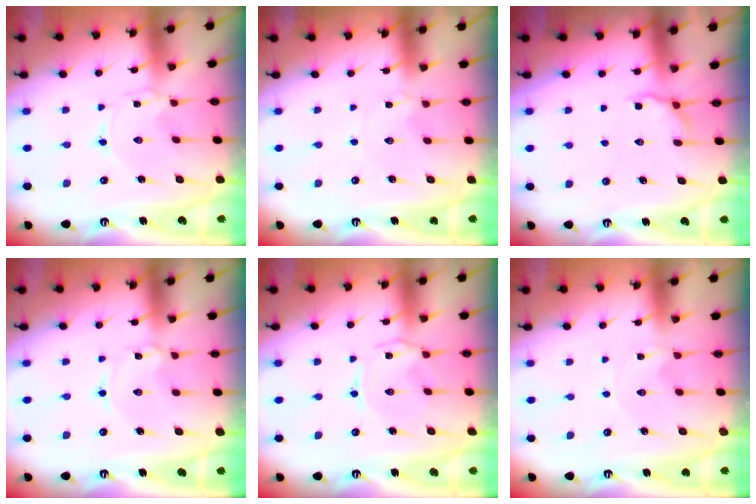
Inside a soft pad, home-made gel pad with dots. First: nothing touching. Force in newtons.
{"total": 1.0, "press": 1.0, "slide": 0.2}
{"total": 3.6, "press": 3.0, "slide": 2.0}
{"total": 1.7, "press": 1.7, "slide": 0.1}
{"total": 1.2, "press": 1.1, "slide": 0.4}
{"total": 0.9, "press": 0.9, "slide": 0.1}